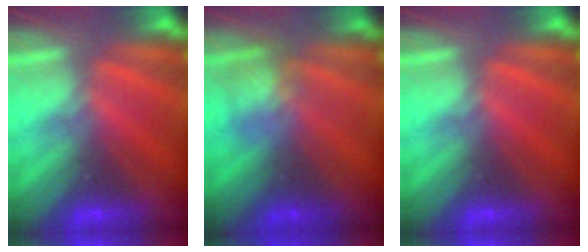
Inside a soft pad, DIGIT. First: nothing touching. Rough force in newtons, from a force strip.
{"total": 2.4}
{"total": 0.0}